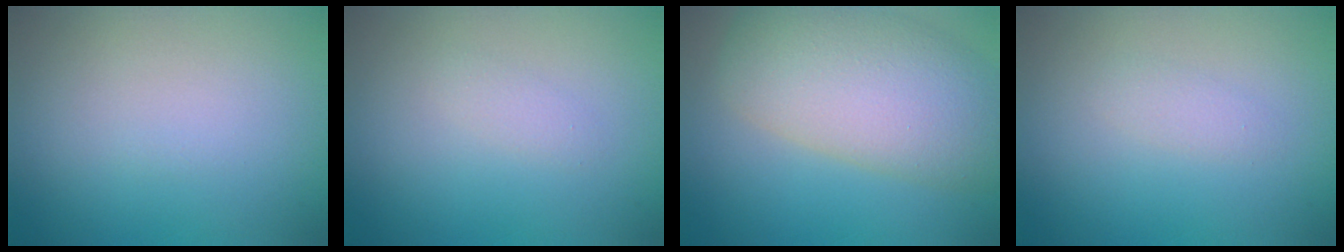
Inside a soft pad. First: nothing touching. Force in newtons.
{"total": 1.0, "press": 1.0, "slide": 0.0}
{"total": 10.1, "press": 10.0, "slide": 0.4}
{"total": 1.1, "press": 1.1, "slide": 0.0}